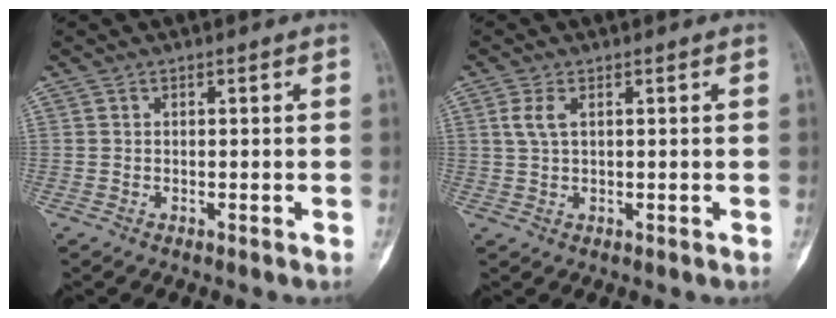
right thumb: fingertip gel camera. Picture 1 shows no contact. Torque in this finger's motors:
{"motor_torque": [-0.29, -0.22, 0.57, 0.22, 0.09]}